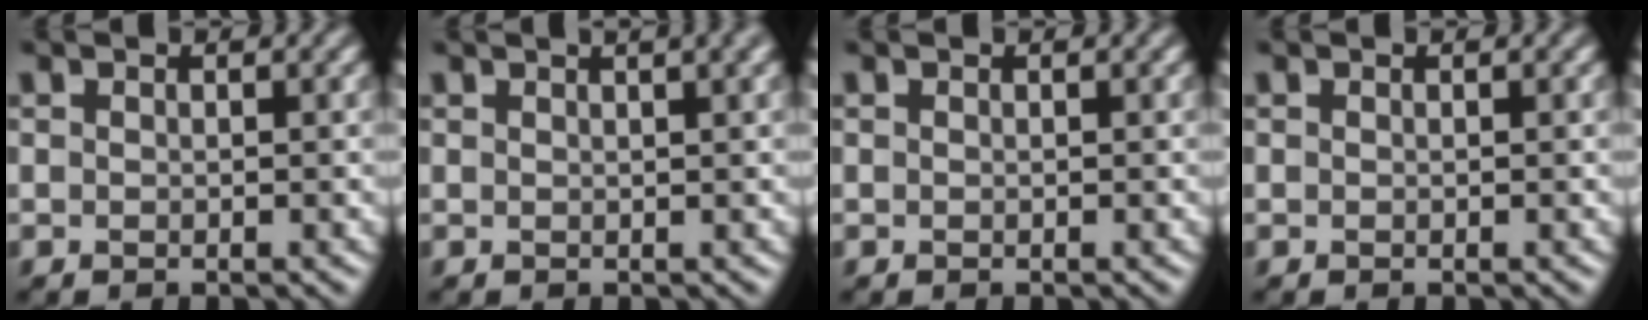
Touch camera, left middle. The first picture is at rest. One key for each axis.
{"total": 5.9, "fx": 3.5, "fy": 2.4, "fz": 4.2, "tx": -0.031, "ty": 0.036, "tz": 0.014}
{"total": 0.0}
{"total": 0.0}